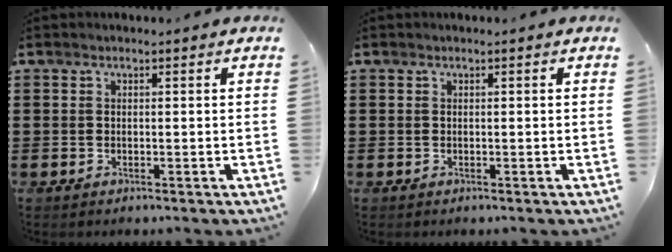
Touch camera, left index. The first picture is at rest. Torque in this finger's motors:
{"motor_torque": [0.00, 0.01, 0.00, 0.00]}